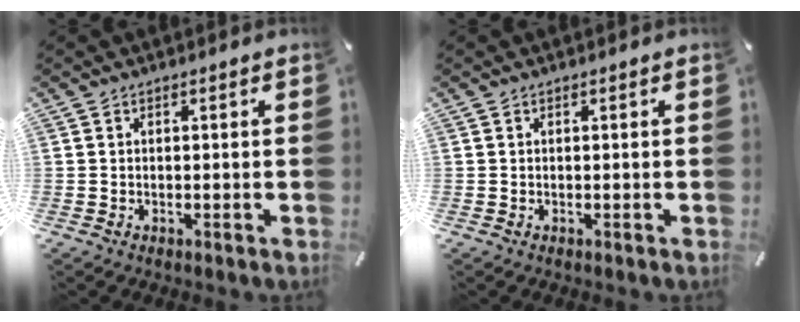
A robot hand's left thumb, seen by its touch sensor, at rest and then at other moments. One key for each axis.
{"total": 0.0}